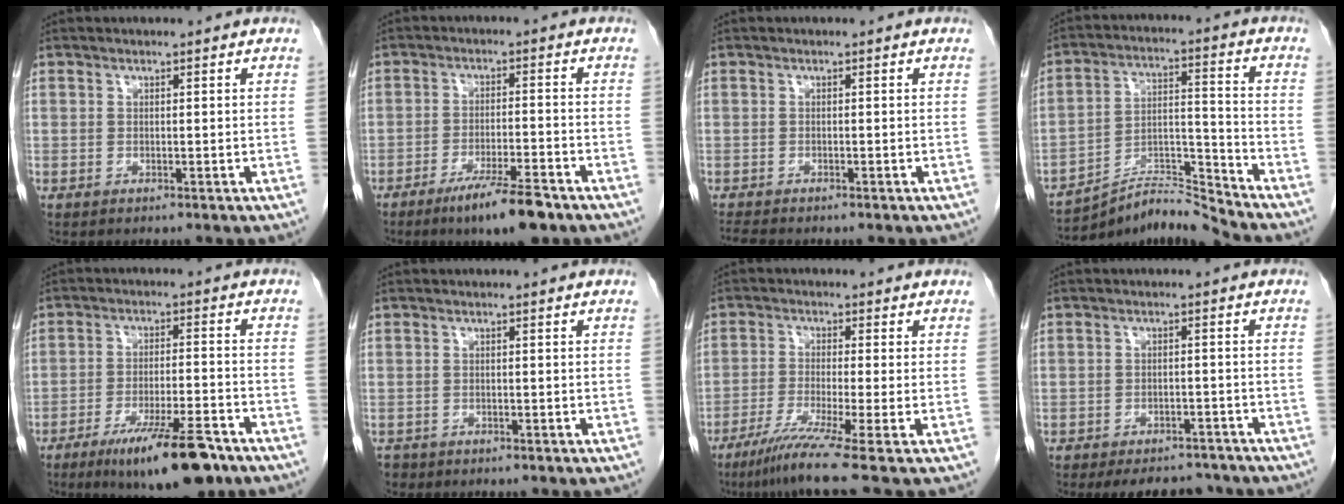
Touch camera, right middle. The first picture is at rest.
{"total": 8.2, "force": [-5.7, 0.8, 5.9], "torque": [-0.100, -0.015, -0.093]}
{"total": 2.1, "force": [-2.0, 0.2, 0.7], "torque": [-0.019, -0.008, -0.031]}
{"total": 9.6, "force": [-9.4, -2.0, 0.2], "torque": [-0.004, 0.040, -0.167]}
{"total": 12.3, "force": [-8.2, 2.1, 8.9], "torque": [-0.142, -0.018, -0.128]}
{"total": 1.5, "force": [-1.2, 0.9, 0.0], "torque": [-0.008, 0.000, -0.019]}
{"total": 8.2, "force": [-5.8, -2.3, 5.4], "torque": [-0.088, -0.034, -0.105]}
{"total": 8.4, "force": [-7.3, 3.5, 2.1], "torque": [-0.020, 0.001, -0.091]}